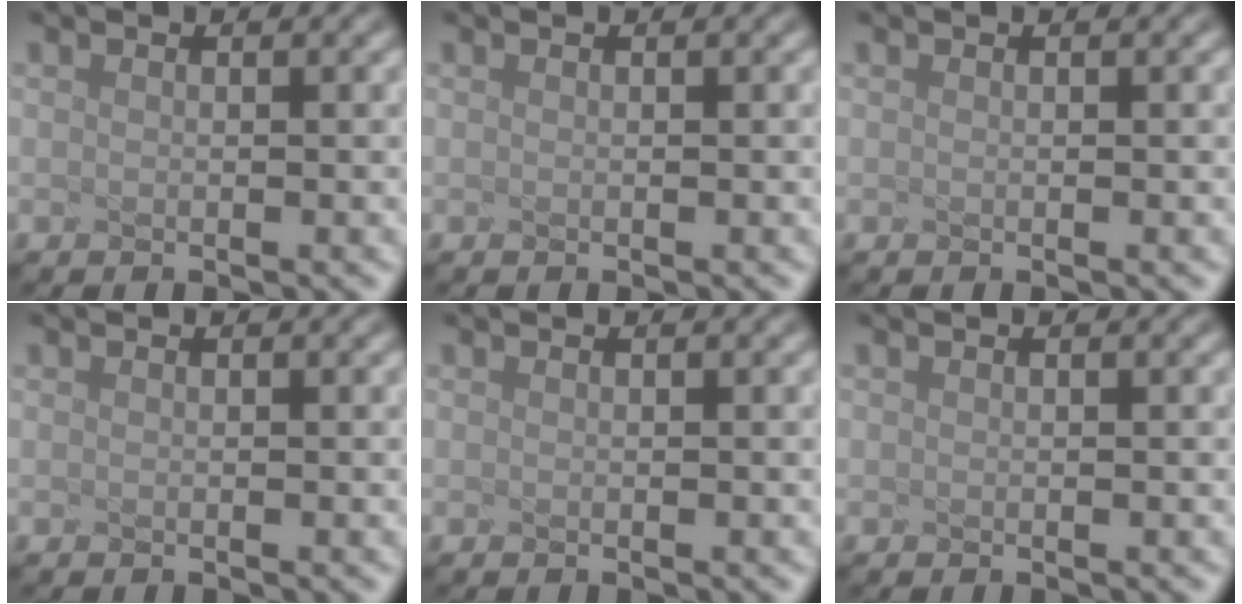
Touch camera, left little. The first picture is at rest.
{"total": 0.0}
{"total": 0.0}
{"total": 0.0}
{"total": 0.0}
{"total": 0.6, "force": [-0.2, -0.3, -0.4], "torque": [0.001, -0.007, 0.007]}